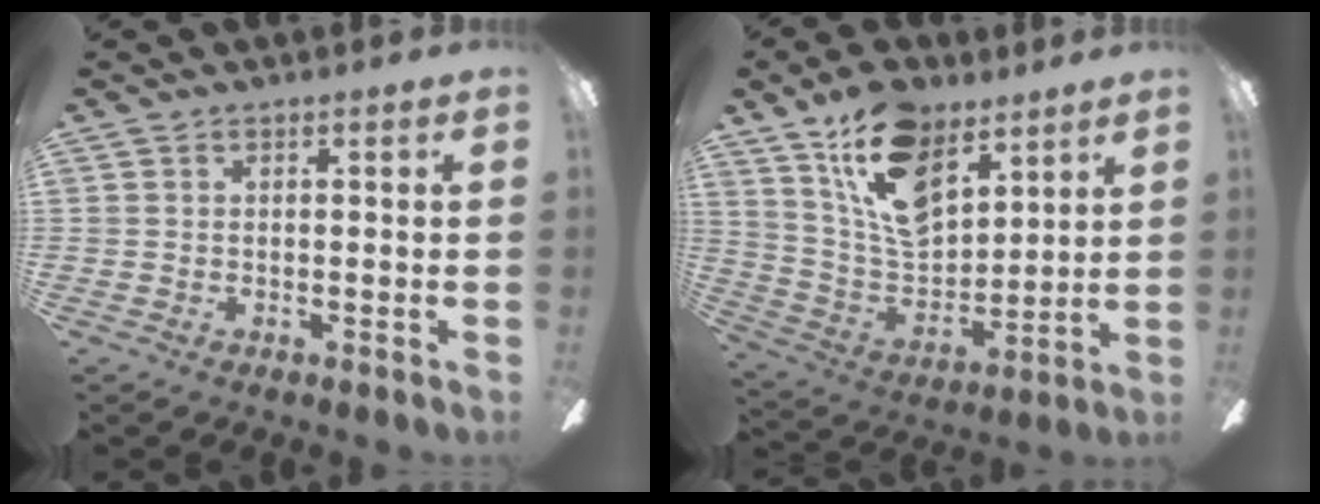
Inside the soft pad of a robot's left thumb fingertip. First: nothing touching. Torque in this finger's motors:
{"motor_torque": [0.16, 0.32, 1.13, -1.56, 0.15]}